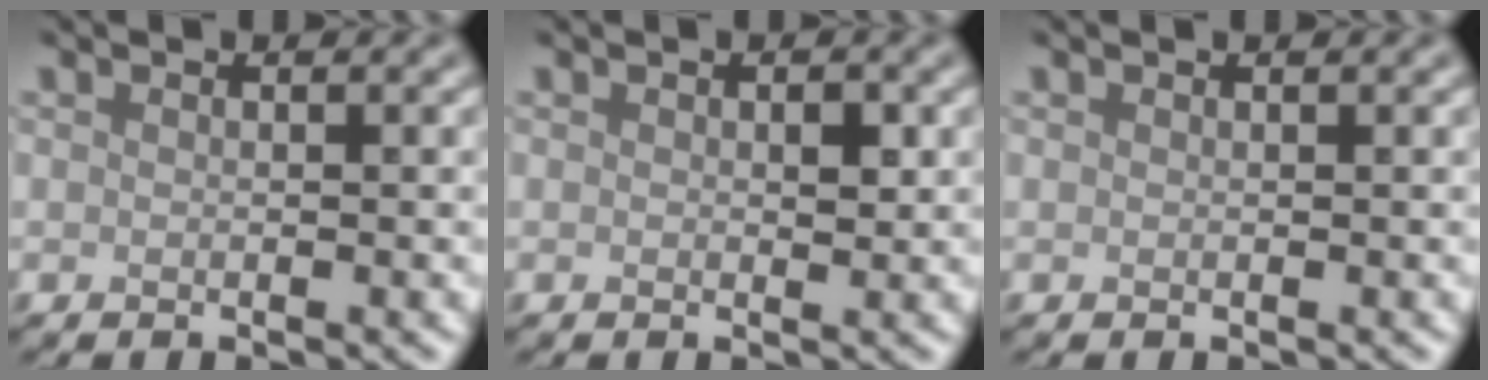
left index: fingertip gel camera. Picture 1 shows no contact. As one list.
[{"total": 1.3, "force": [0.2, 0.6, 1.2], "torque": [-0.014, -0.001, 0.003]}, {"total": 0.0}]